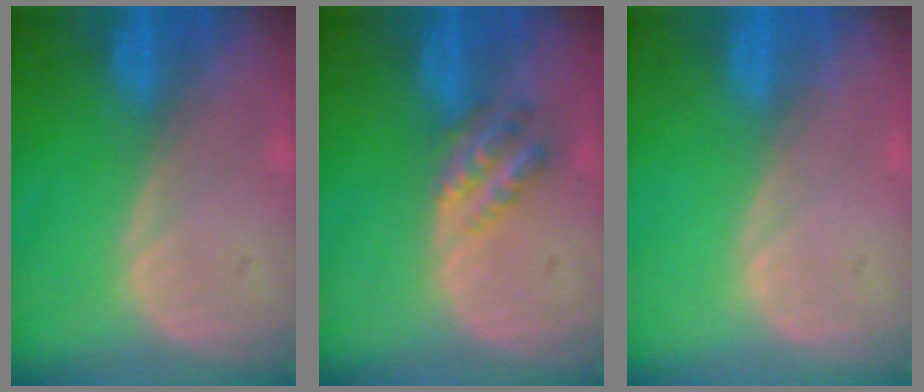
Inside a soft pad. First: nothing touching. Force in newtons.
{"total": 4.5, "press": 3.8, "slide": 2.5}
{"total": 0.0}